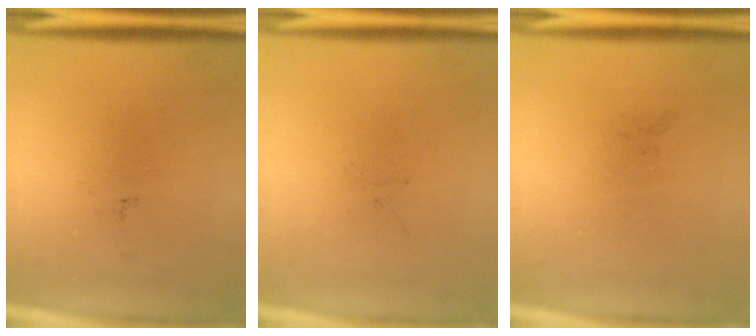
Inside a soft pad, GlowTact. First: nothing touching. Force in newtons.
{"total": 0.0}
{"total": 0.0}